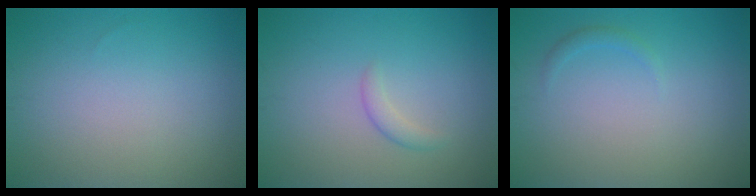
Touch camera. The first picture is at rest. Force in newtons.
{"total": 1.1, "press": 1.1, "slide": 0.0}
{"total": 0.8, "press": 0.8, "slide": 0.1}